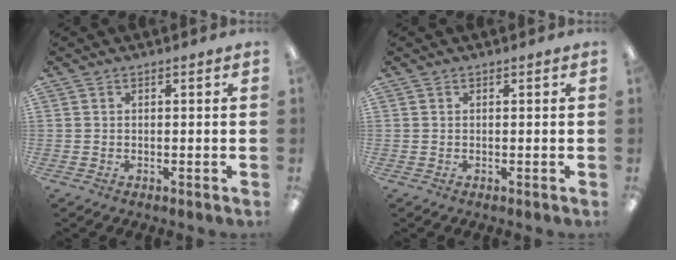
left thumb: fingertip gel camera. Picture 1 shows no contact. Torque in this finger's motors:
{"motor_torque": [-0.10, -0.10, 0.15, 0.10, 0.00]}